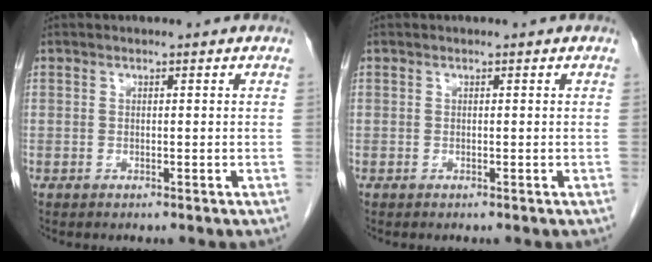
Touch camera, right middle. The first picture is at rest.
{"total": 0.0}